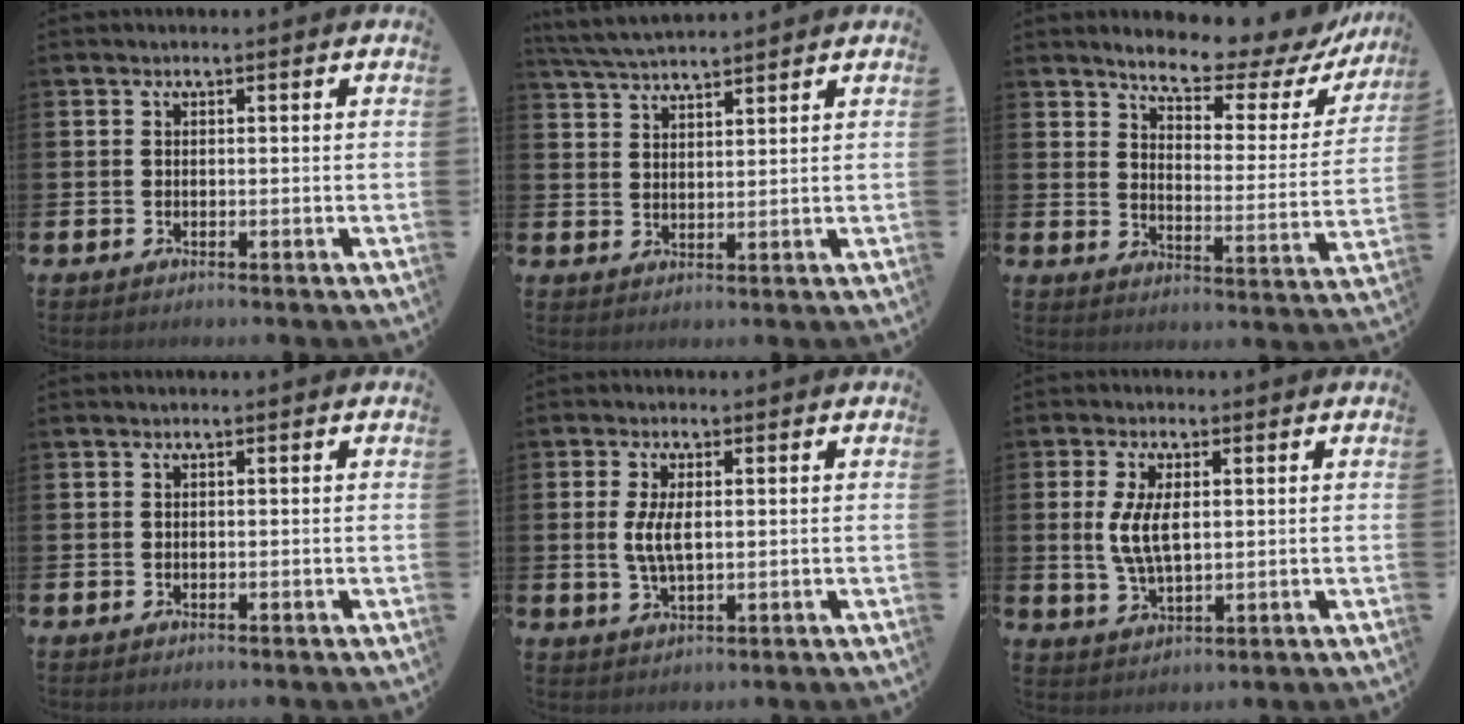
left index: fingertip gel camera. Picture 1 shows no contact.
{"total": 4.3, "force": [4.3, 0.2, 0.8], "torque": [-0.031, -0.020, 0.077]}
{"total": 7.2, "force": [6.5, 1.9, 2.5], "torque": [-0.070, -0.050, 0.107]}
{"total": 0.0}
{"total": 4.4, "force": [0.7, 1.8, 3.9], "torque": [-0.069, 0.002, 0.008]}
{"total": 5.6, "force": [1.1, 2.6, 4.8], "torque": [-0.097, 0.007, 0.019]}